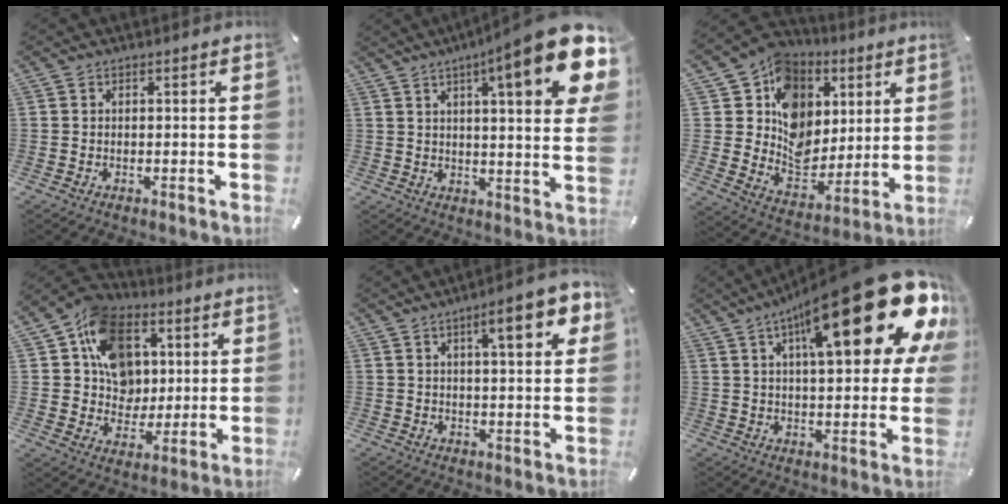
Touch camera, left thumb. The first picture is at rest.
{"total": 19.3, "force": [9.4, 3.5, 16.5], "torque": [-0.249, -0.047, 0.136]}
{"total": 13.7, "force": [4.1, 12.3, 4.3], "torque": [-0.073, -0.040, 0.081]}
{"total": 14.6, "force": [3.9, 12.5, 6.2], "torque": [-0.107, -0.011, 0.080]}
{"total": 10.9, "force": [5.0, 2.8, 9.3], "torque": [-0.128, -0.015, 0.074]}
{"total": 31.6, "force": [15.1, 10.4, 25.7], "torque": [-0.376, -0.092, 0.242]}